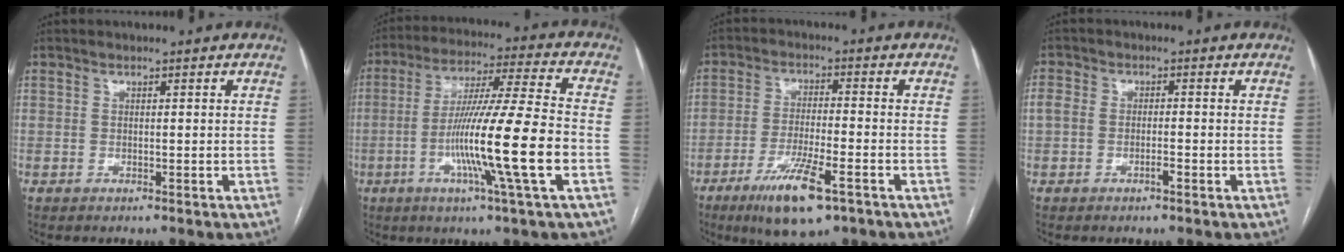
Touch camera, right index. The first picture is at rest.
{"total": 16.4, "force": [-4.3, -1.2, 15.8], "torque": [-0.287, -0.010, -0.083]}
{"total": 10.0, "force": [-5.7, 1.7, 8.0], "torque": [-0.149, -0.020, -0.094]}
{"total": 2.7, "force": [-0.9, 1.4, 2.2], "torque": [-0.045, 0.006, -0.017]}